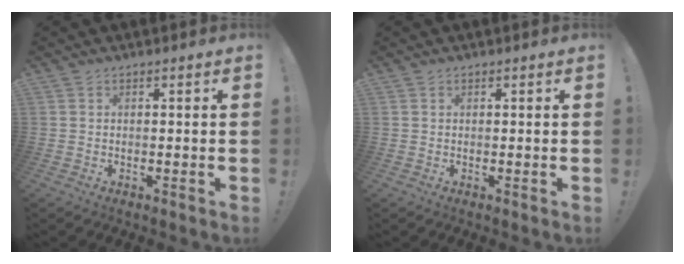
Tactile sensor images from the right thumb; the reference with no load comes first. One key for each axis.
{"total": 0.0}